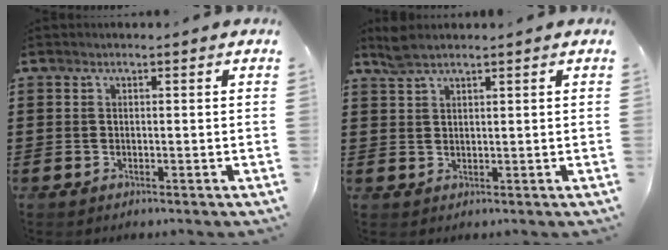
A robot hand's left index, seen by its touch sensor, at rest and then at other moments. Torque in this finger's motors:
{"motor_torque": [-0.01, -0.08, 0.06, 0.04]}